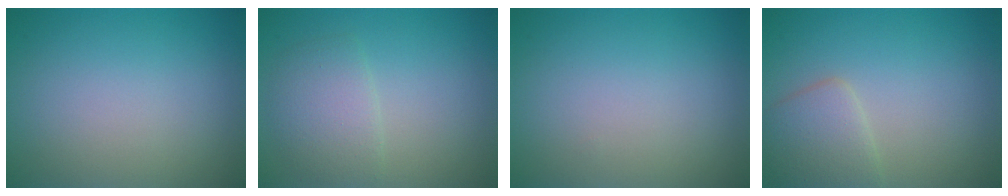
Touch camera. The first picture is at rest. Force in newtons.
{"total": 2.9, "press": 2.9, "slide": 0.1}
{"total": 0.0}
{"total": 2.9, "press": 2.9, "slide": 0.1}